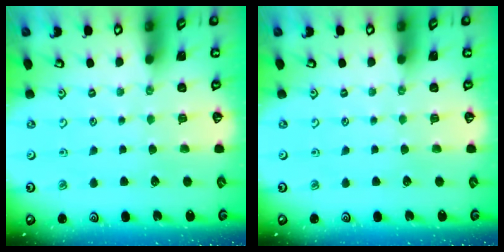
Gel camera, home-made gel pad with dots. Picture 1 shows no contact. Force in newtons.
{"total": 0.0}